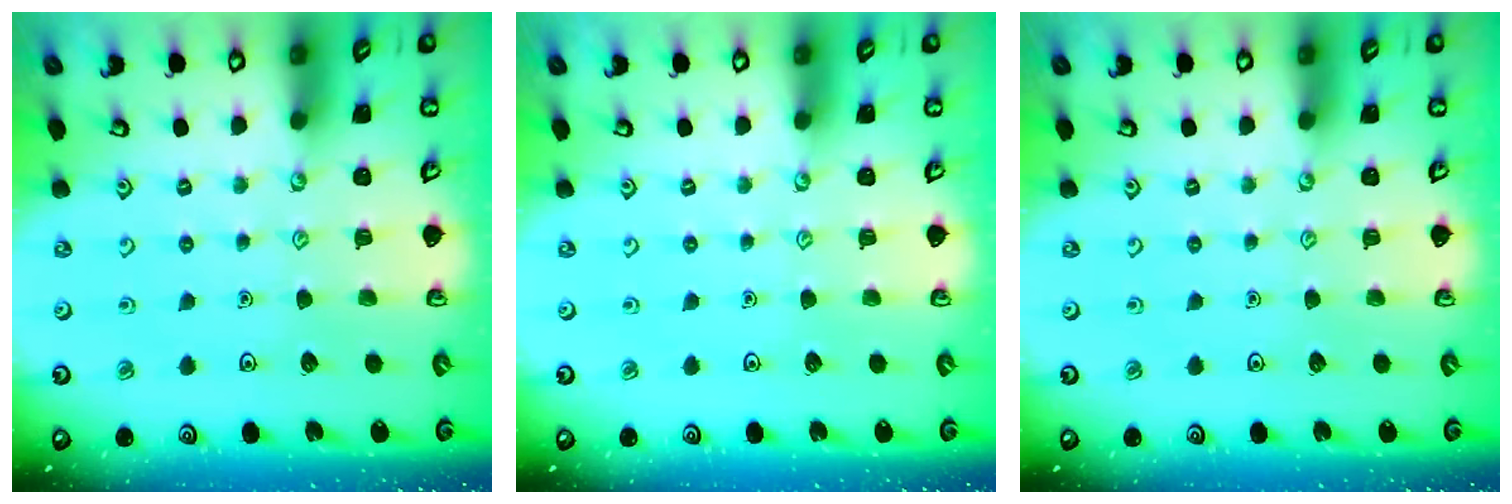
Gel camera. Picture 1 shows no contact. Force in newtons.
{"total": 0.0}
{"total": 0.0}